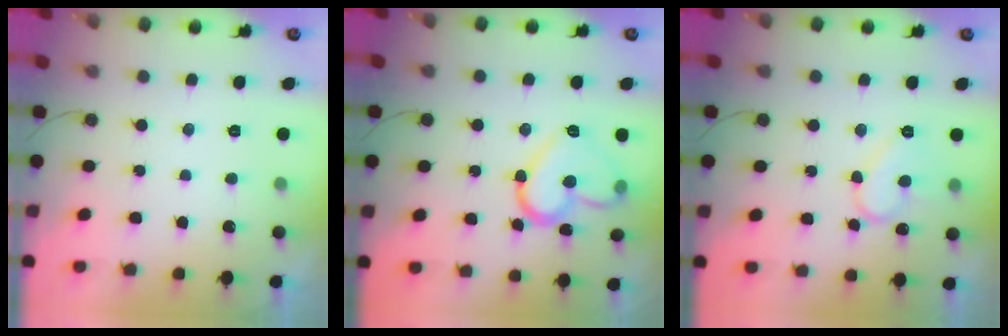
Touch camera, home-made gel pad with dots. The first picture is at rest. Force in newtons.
{"total": 14.6, "press": 14.6, "slide": 0.6}
{"total": 10.5, "press": 10.5, "slide": 1.0}